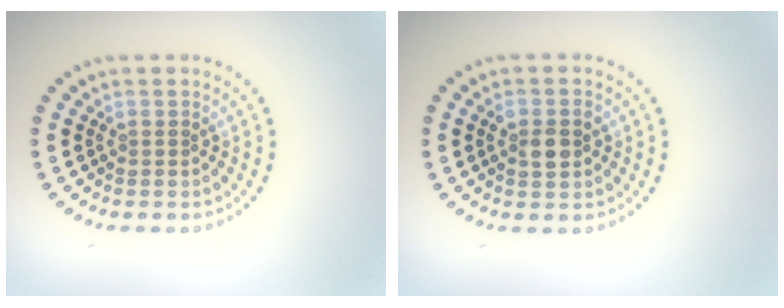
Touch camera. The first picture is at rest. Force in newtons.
{"total": 2.4, "press": 2.4, "slide": 0.2}